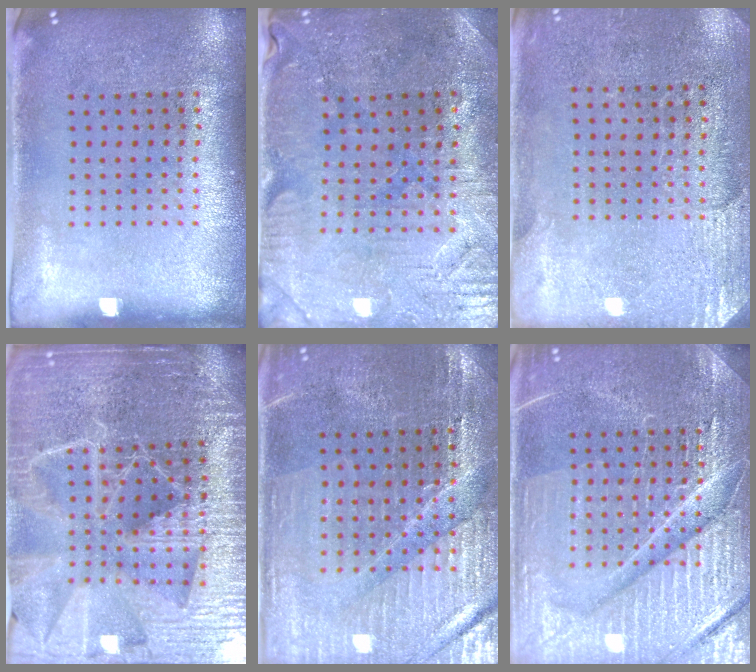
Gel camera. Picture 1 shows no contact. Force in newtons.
{"total": 0.9, "press": 0.8, "slide": 0.4}
{"total": 2.7, "press": 2.4, "slide": 1.1}
{"total": 6.0, "press": 5.2, "slide": 2.9}
{"total": 3.1, "press": 3.1, "slide": 0.5}
{"total": 7.2, "press": 7.2, "slide": 0.9}